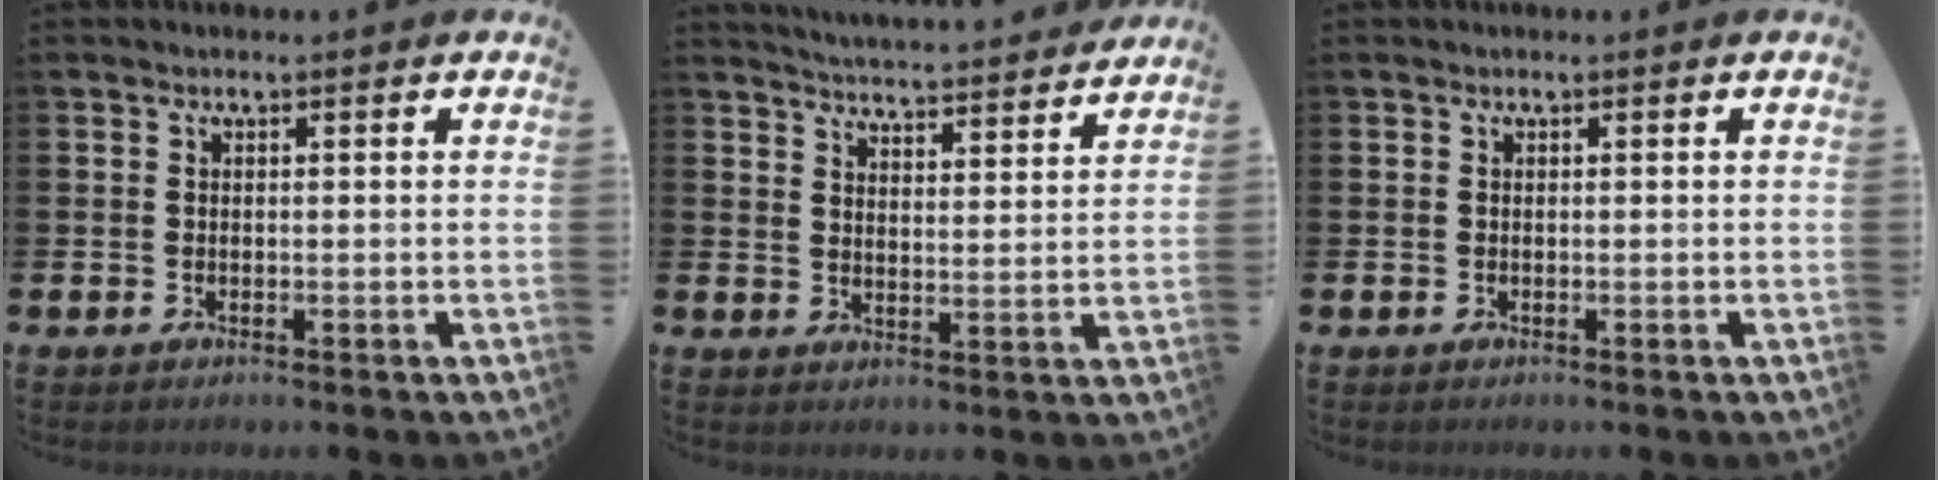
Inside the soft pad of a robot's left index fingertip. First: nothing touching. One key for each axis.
{"total": 5.3, "fx": 5.3, "fy": 0.0, "fz": 0.1, "tx": -0.012, "ty": -0.046, "tz": 0.091}
{"total": 0.0}